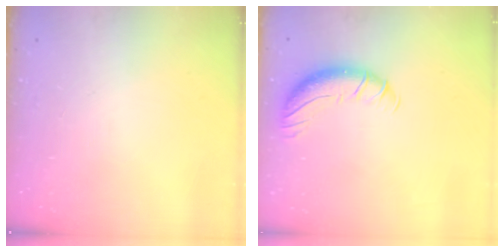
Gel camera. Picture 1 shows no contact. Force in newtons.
{"total": 8.8, "press": 8.6, "slide": 1.6}